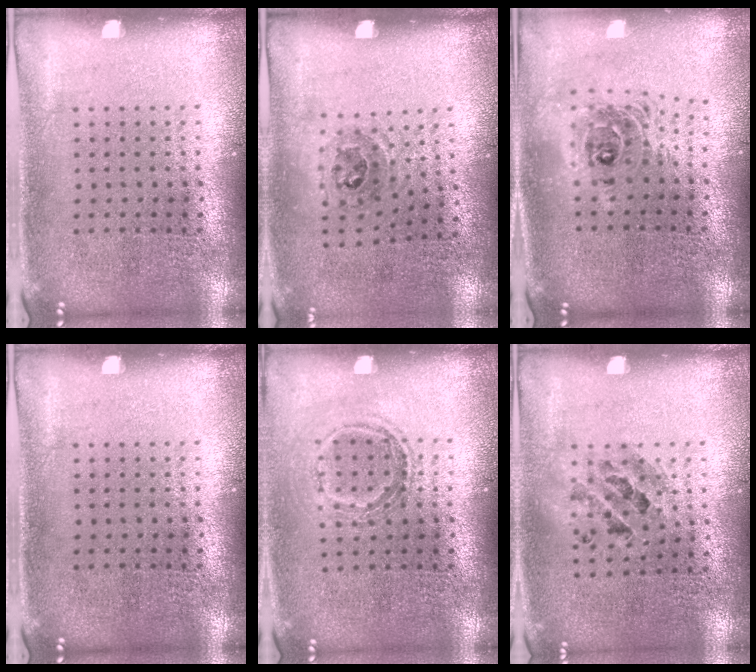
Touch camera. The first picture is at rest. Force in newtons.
{"total": 1.1, "press": 0.7, "slide": 0.8}
{"total": 1.8, "press": 1.4, "slide": 1.1}
{"total": 0.0}
{"total": 1.1, "press": 1.0, "slide": 0.6}
{"total": 0.9, "press": 0.9, "slide": 0.2}